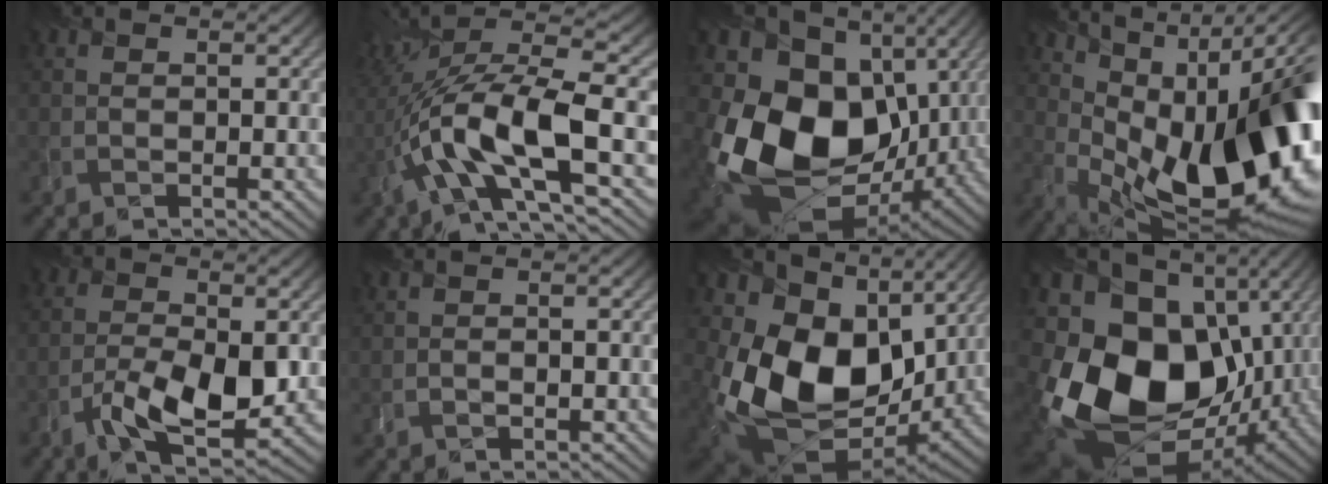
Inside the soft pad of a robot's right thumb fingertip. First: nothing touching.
{"total": 12.8, "force": [-3.0, 3.9, 11.9], "torque": [-0.227, 0.007, -0.048]}
{"total": 19.0, "force": [-0.2, 14.5, 12.3], "torque": [-0.284, -0.038, 0.020]}
{"total": 19.4, "force": [2.0, 10.3, 16.3], "torque": [-0.189, -0.017, 0.060]}
{"total": 8.1, "force": [-2.9, 3.4, 6.8], "torque": [-0.123, -0.009, -0.045]}
{"total": 0.0}
{"total": 18.0, "force": [2.4, 13.3, 11.8], "torque": [-0.256, -0.040, 0.072]}
{"total": 20.5, "force": [-2.2, 15.4, 13.4], "torque": [-0.325, -0.050, -0.011]}